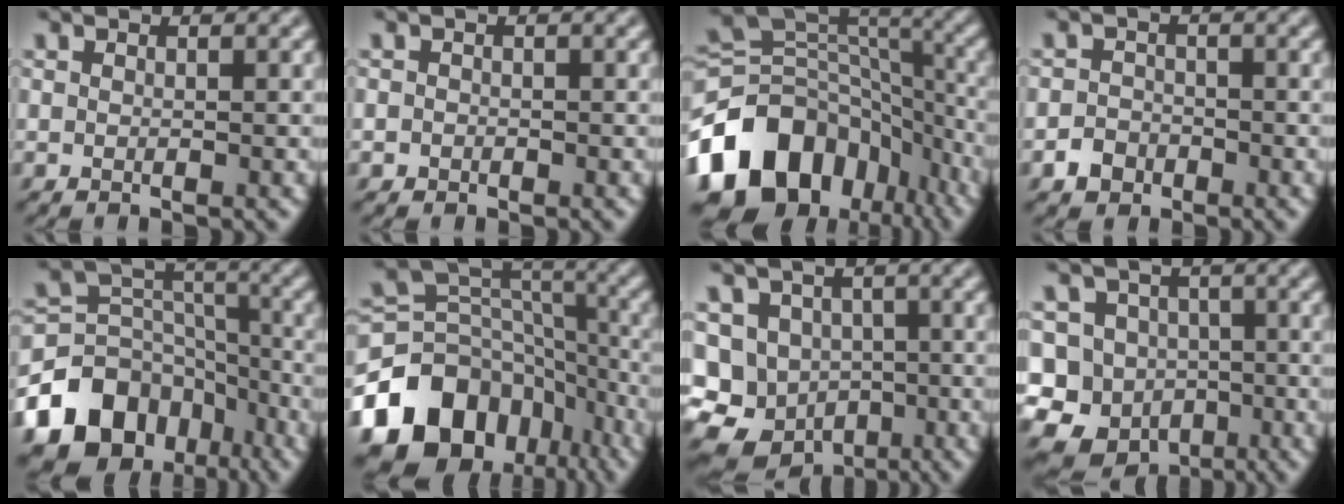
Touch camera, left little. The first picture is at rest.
{"total": 0.7, "force": [-0.4, 0.6, 0.0], "torque": [0.006, -0.003, -0.009]}
{"total": 13.8, "force": [-7.0, 9.9, 6.5], "torque": [-0.143, 0.008, -0.124]}
{"total": 2.1, "force": [-1.3, 1.6, 0.5], "torque": [-0.002, 0.005, -0.026]}
{"total": 12.9, "force": [-7.7, 9.3, 4.7], "torque": [-0.107, 0.009, -0.132]}
{"total": 13.4, "force": [-7.8, 9.2, 6.0], "torque": [-0.135, 0.008, -0.134]}
{"total": 14.8, "force": [-5.6, 12.5, 5.4], "torque": [-0.118, -0.034, -0.103]}
{"total": 15.0, "force": [-5.8, 13.0, 4.5], "torque": [-0.114, -0.011, -0.109]}